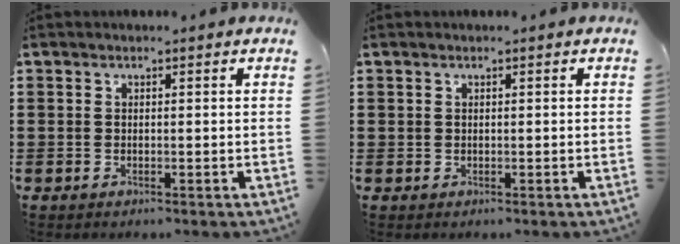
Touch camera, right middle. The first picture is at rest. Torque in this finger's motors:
{"motor_torque": [-0.18, 0.08, 0.00, 0.00]}